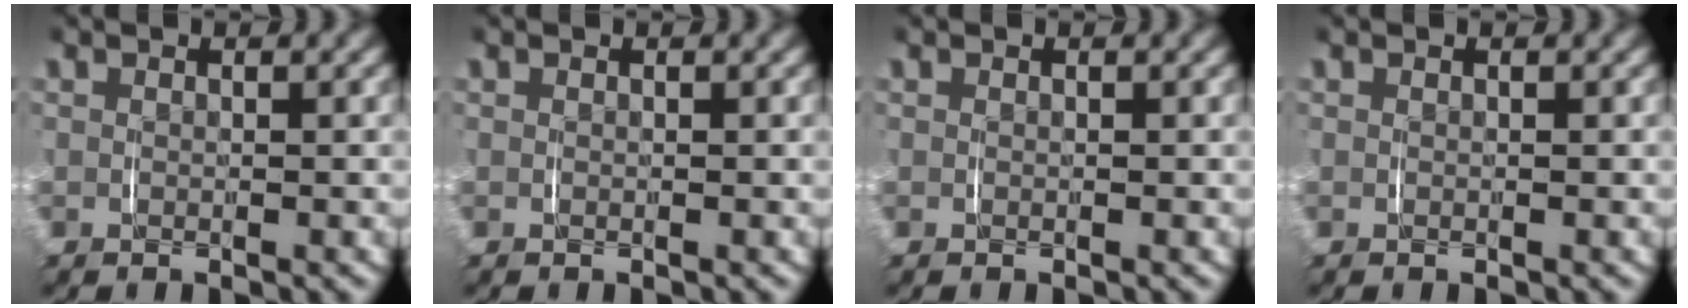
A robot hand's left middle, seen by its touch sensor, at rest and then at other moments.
{"total": 0.0}
{"total": 0.0}
{"total": 0.0}